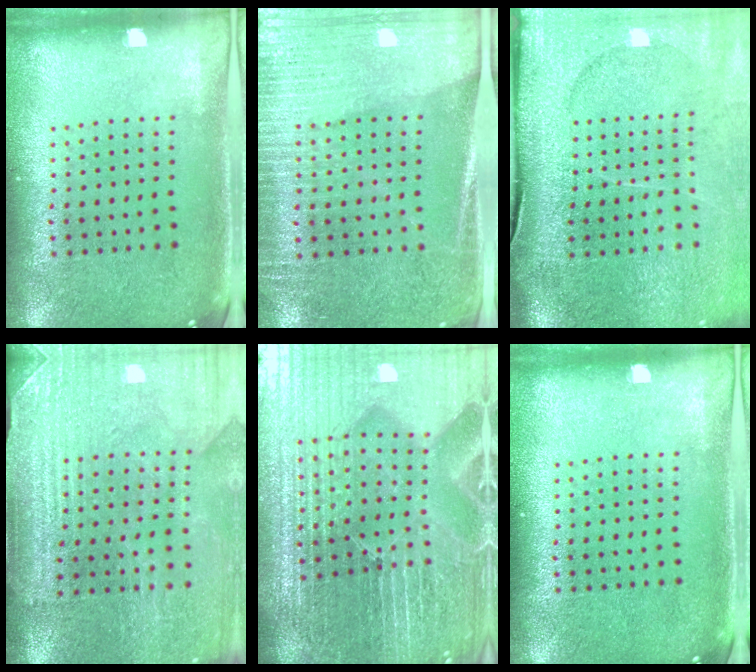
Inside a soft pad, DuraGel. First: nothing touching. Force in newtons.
{"total": 3.3, "press": 2.9, "slide": 1.4}
{"total": 4.7, "press": 3.8, "slide": 2.7}
{"total": 3.4, "press": 3.3, "slide": 0.6}
{"total": 7.1, "press": 6.2, "slide": 3.4}
{"total": 0.0}